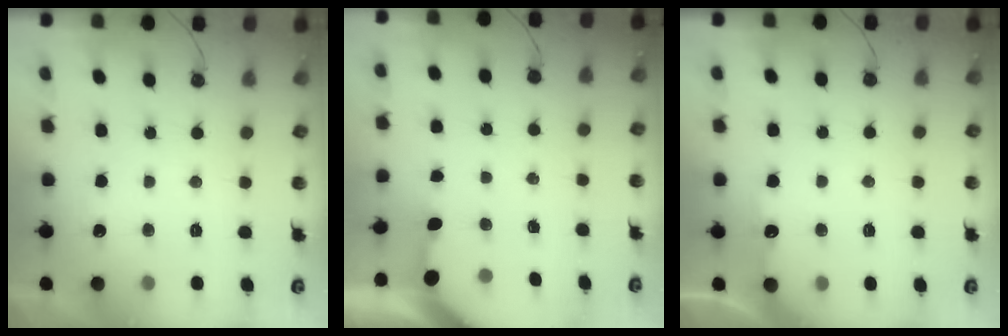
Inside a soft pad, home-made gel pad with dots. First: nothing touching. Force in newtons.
{"total": 2.8, "press": 2.8, "slide": 0.2}
{"total": 4.7, "press": 4.7, "slide": 0.6}